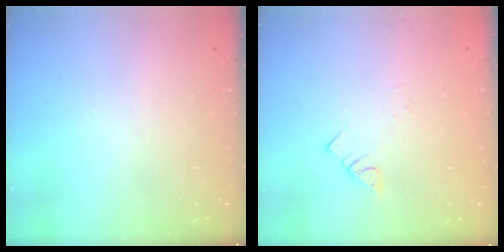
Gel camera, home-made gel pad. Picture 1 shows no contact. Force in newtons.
{"total": 2.5, "press": 2.5, "slide": 0.4}